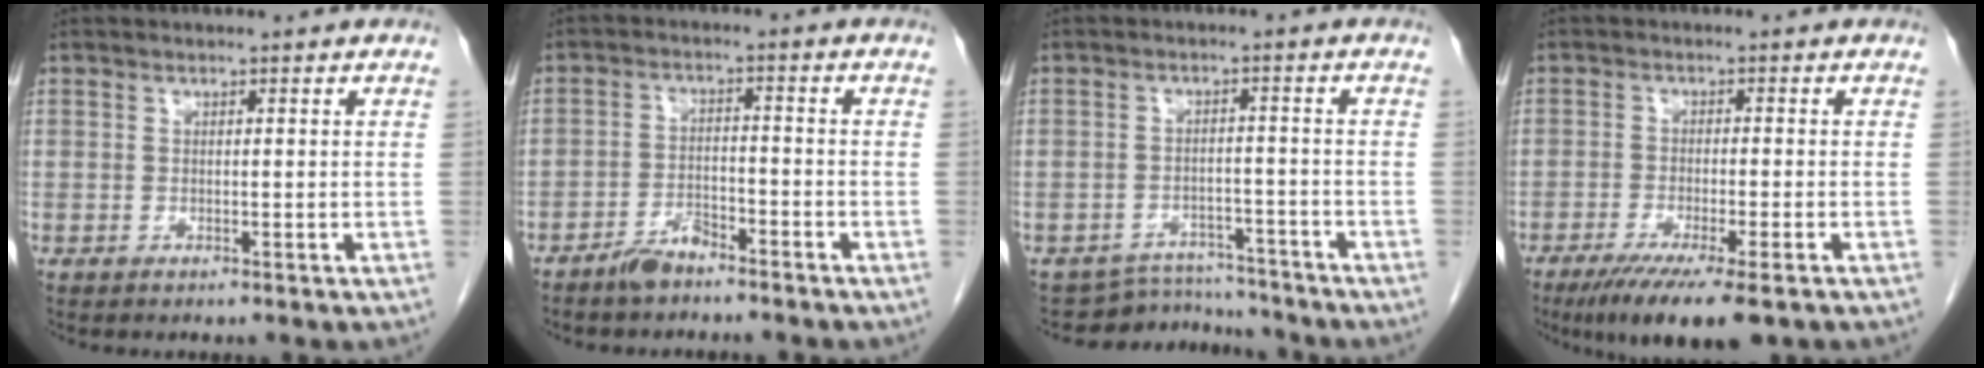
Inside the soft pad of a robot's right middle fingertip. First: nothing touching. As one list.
[{"total": 4.1, "force": [-3.6, 1.2, 1.5], "torque": [-0.033, 0.000, -0.066]}, {"total": 6.1, "force": [-5.9, 1.0, -1.4], "torque": [0.020, 0.017, -0.086]}, {"total": 10.2, "force": [-7.0, 1.3, 7.3], "torque": [-0.109, -0.022, -0.108]}]